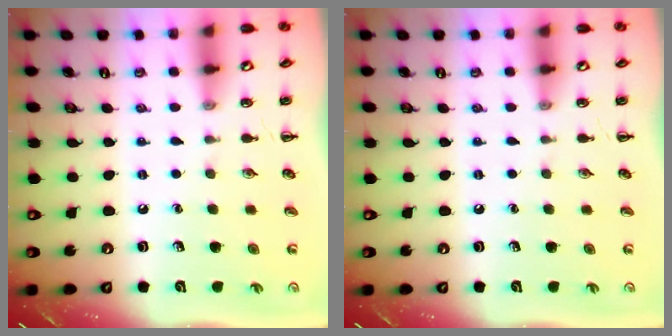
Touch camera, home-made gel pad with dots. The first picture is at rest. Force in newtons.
{"total": 0.0}